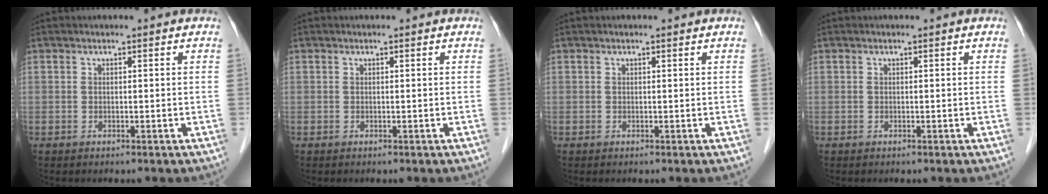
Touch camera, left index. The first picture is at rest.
{"total": 0.0}
{"total": 0.0}
{"total": 0.0}